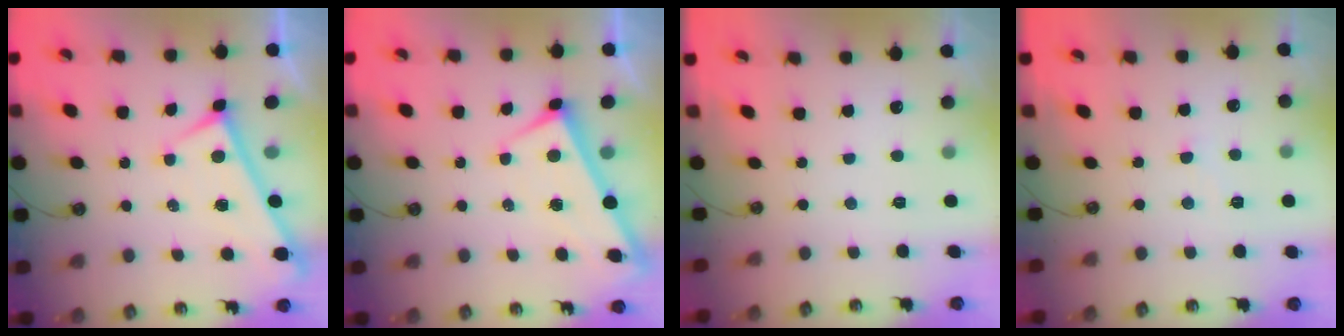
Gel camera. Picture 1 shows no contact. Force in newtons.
{"total": 0.9, "press": 0.3, "slide": 0.8}
{"total": 0.0}
{"total": 3.6, "press": 3.5, "slide": 0.4}